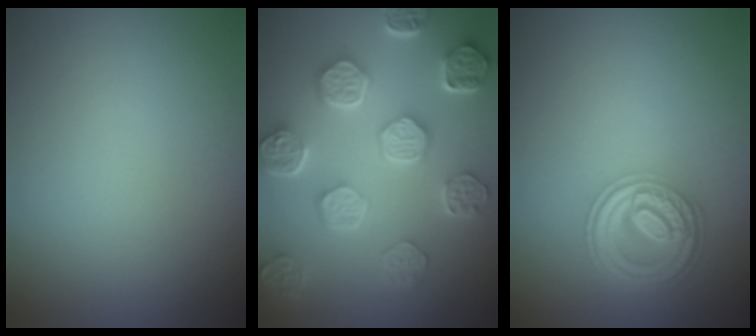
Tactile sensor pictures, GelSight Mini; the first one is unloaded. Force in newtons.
{"total": 7.6, "press": 5.8, "slide": 4.9}
{"total": 4.5, "press": 3.7, "slide": 2.5}